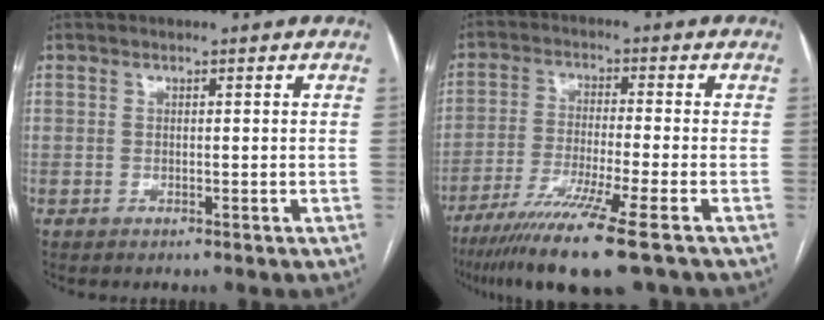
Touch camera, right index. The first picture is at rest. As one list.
[{"total": 13.1, "force": [-8.8, -0.7, 9.6], "torque": [-0.183, -0.039, -0.148]}]